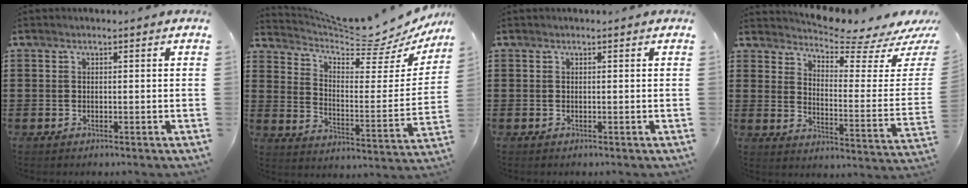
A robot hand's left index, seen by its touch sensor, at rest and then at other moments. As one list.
[{"total": 7.8, "force": [7.2, 0.9, 2.8], "torque": [-0.065, -0.065, 0.118]}, {"total": 0.0}, {"total": 5.0, "force": [4.5, 0.1, 2.1], "torque": [-0.050, -0.051, 0.071]}]